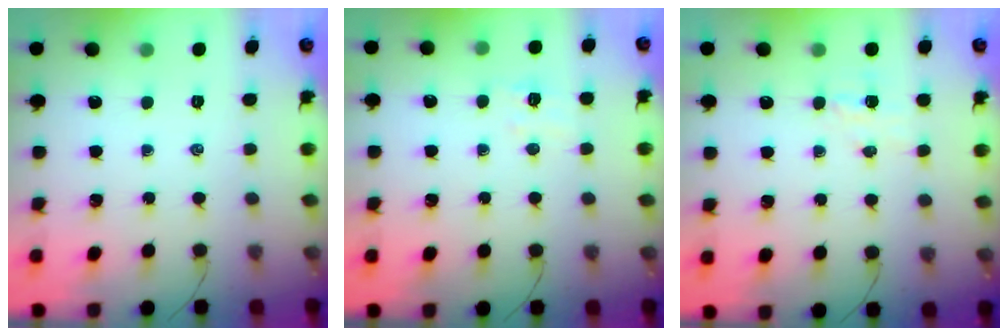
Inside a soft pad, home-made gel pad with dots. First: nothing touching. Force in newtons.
{"total": 5.8, "press": 5.7, "slide": 0.9}
{"total": 3.5, "press": 3.3, "slide": 1.1}